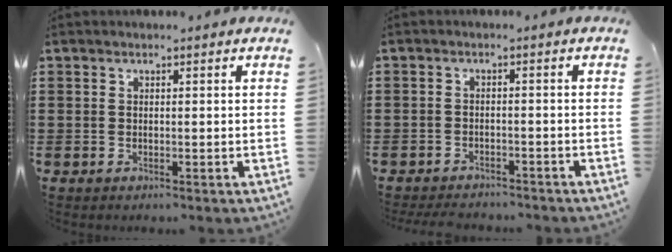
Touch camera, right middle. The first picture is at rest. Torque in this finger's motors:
{"motor_torque": [0.57, -0.11, 0.08, -0.21]}